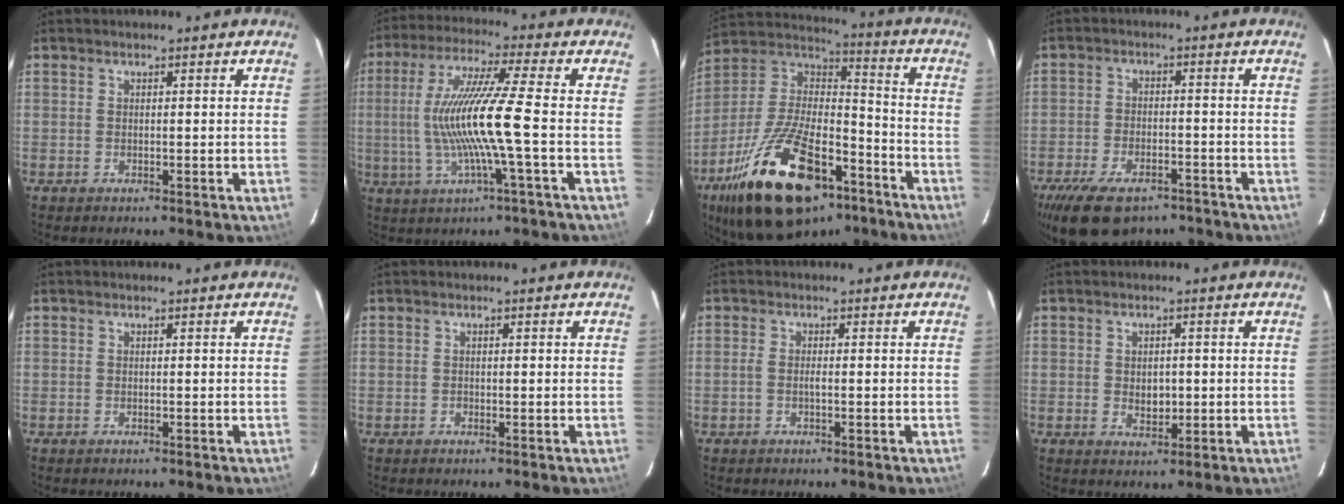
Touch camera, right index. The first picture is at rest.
{"total": 12.2, "force": [-2.1, -1.7, 11.9], "torque": [-0.229, -0.006, -0.033]}
{"total": 27.9, "force": [-16.9, 12.6, 18.3], "torque": [-0.354, -0.007, -0.269]}
{"total": 14.4, "force": [-10.7, 6.6, 7.0], "torque": [-0.163, -0.021, -0.171]}
{"total": 0.0}
{"total": 1.1, "force": [-0.3, -0.1, -1.1], "torque": [0.021, 0.000, -0.006]}
{"total": 1.3, "force": [-0.5, 0.1, 1.2], "torque": [-0.026, 0.001, -0.010]}
{"total": 3.4, "force": [-0.2, 2.5, 2.4], "torque": [-0.038, 0.000, 0.000]}